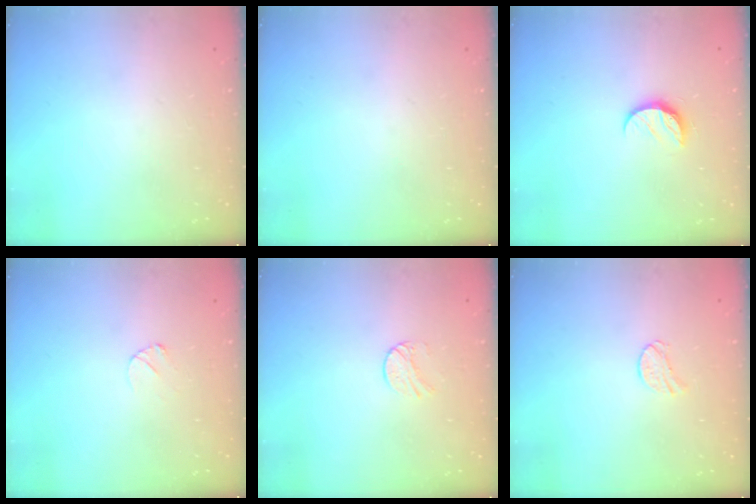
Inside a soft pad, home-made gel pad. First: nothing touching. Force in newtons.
{"total": 0.0}
{"total": 7.6, "press": 7.6, "slide": 0.6}
{"total": 2.8, "press": 2.8, "slide": 0.3}
{"total": 6.0, "press": 5.9, "slide": 0.5}
{"total": 6.4, "press": 6.4, "slide": 0.4}